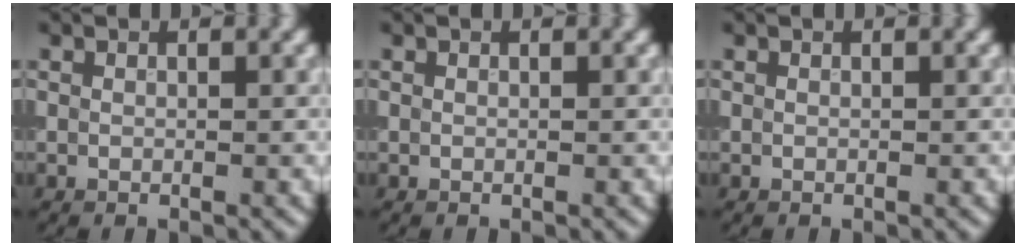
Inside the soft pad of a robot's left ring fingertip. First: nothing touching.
{"total": 0.0}
{"total": 0.0}